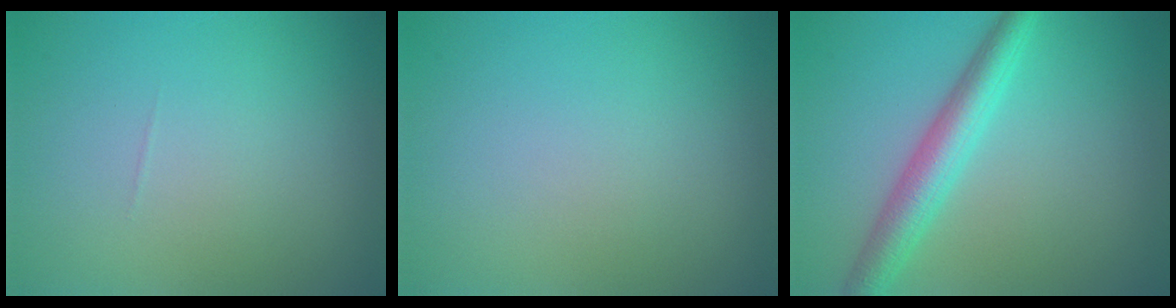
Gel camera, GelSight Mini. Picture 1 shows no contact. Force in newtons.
{"total": 0.0}
{"total": 4.4, "press": 4.4, "slide": 0.1}